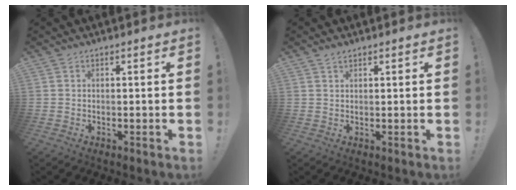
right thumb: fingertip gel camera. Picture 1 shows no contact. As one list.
[{"total": 1.5, "force": [1.2, 0.6, 0.7], "torque": [-0.009, -0.003, 0.021]}]